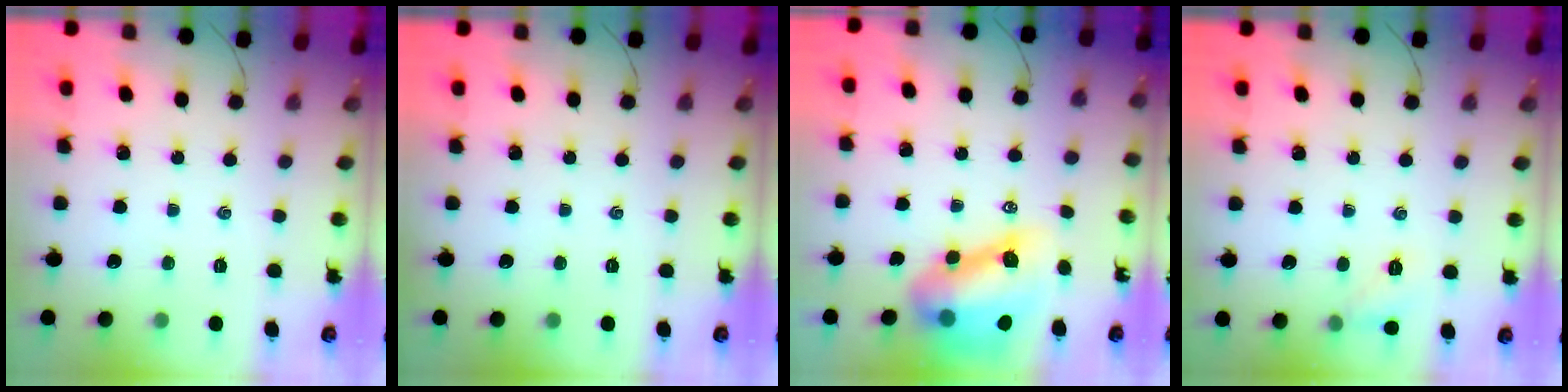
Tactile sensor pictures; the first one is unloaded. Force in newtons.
{"total": 0.0}
{"total": 12.8, "press": 12.2, "slide": 3.7}
{"total": 6.1, "press": 5.9, "slide": 1.4}